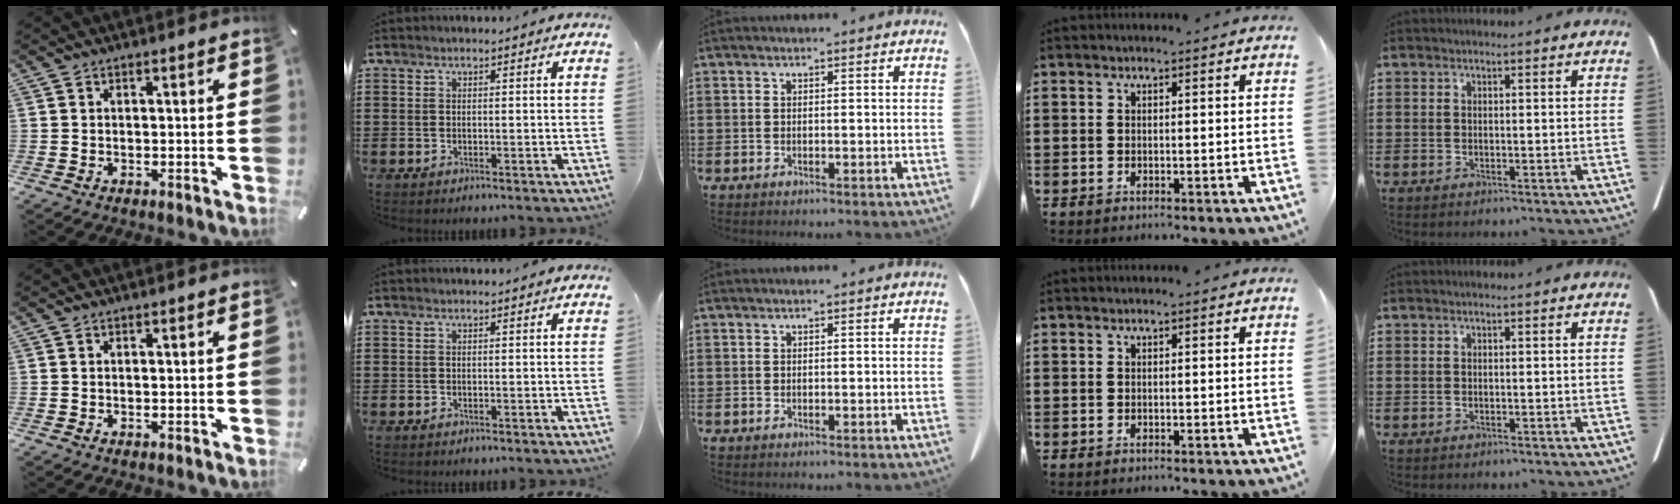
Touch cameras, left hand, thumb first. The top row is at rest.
{}